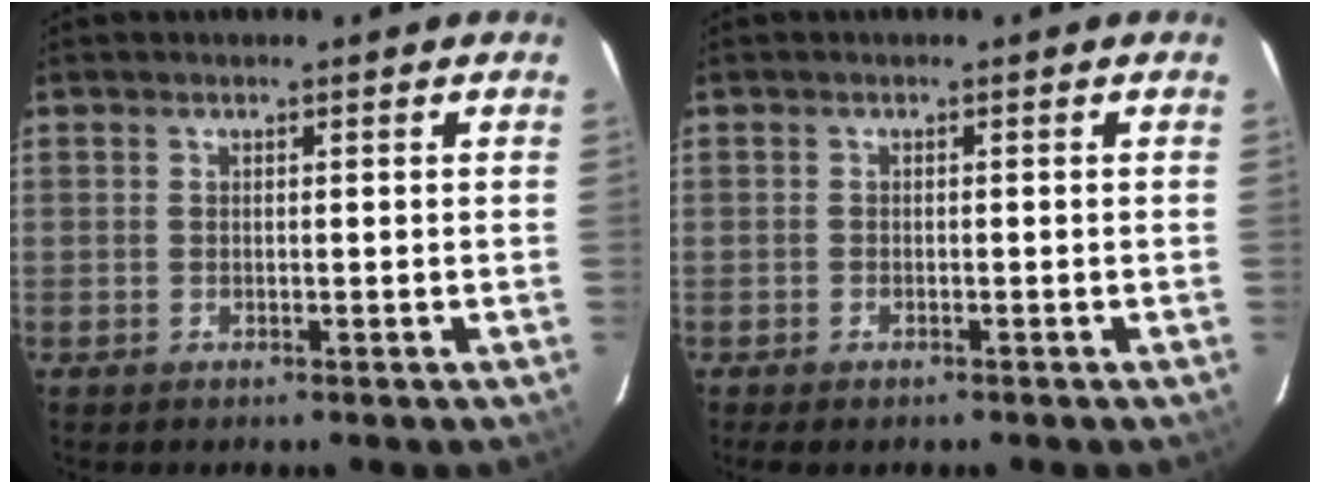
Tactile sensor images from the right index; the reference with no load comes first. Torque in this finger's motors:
{"motor_torque": [0.20, -0.02, 0.15, 0.03]}